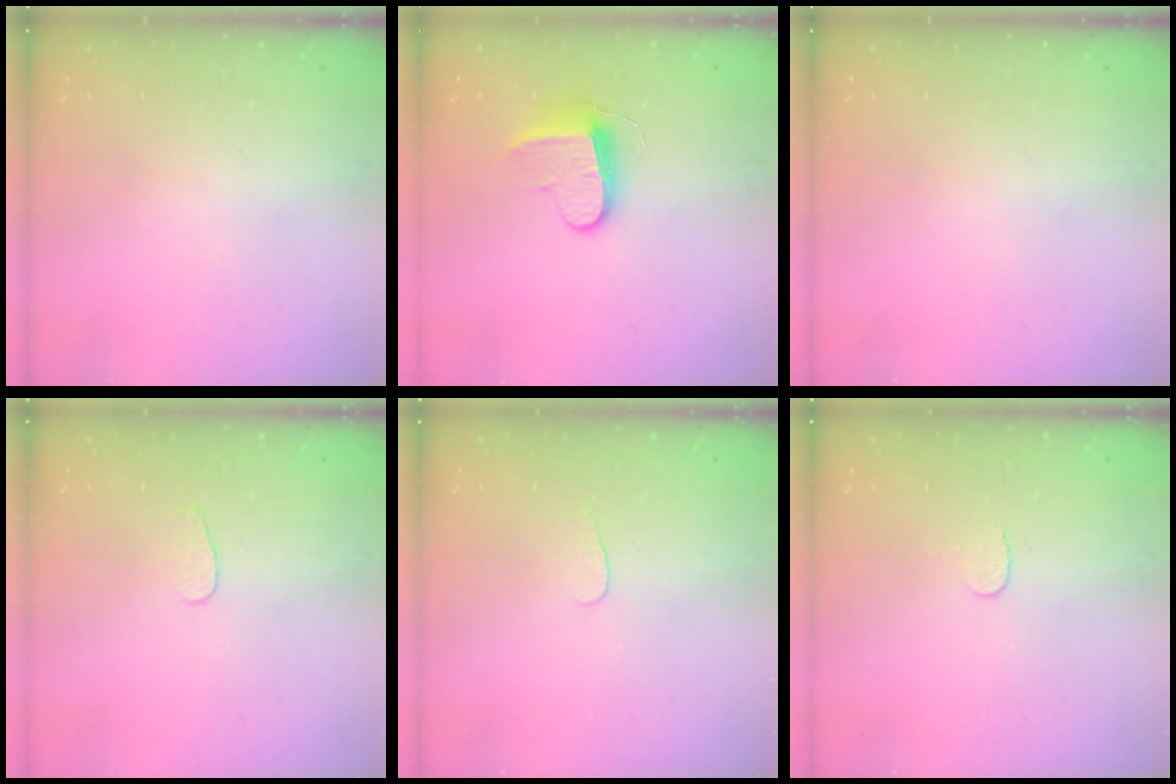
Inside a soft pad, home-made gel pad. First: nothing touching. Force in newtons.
{"total": 9.6, "press": 9.6, "slide": 0.4}
{"total": 0.0}
{"total": 3.4, "press": 3.4, "slide": 0.4}
{"total": 2.8, "press": 2.8, "slide": 0.3}
{"total": 3.5, "press": 3.5, "slide": 0.4}